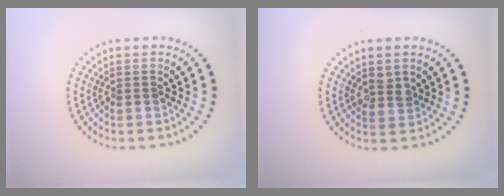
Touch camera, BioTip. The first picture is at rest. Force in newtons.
{"total": 1.7, "press": 1.6, "slide": 0.5}